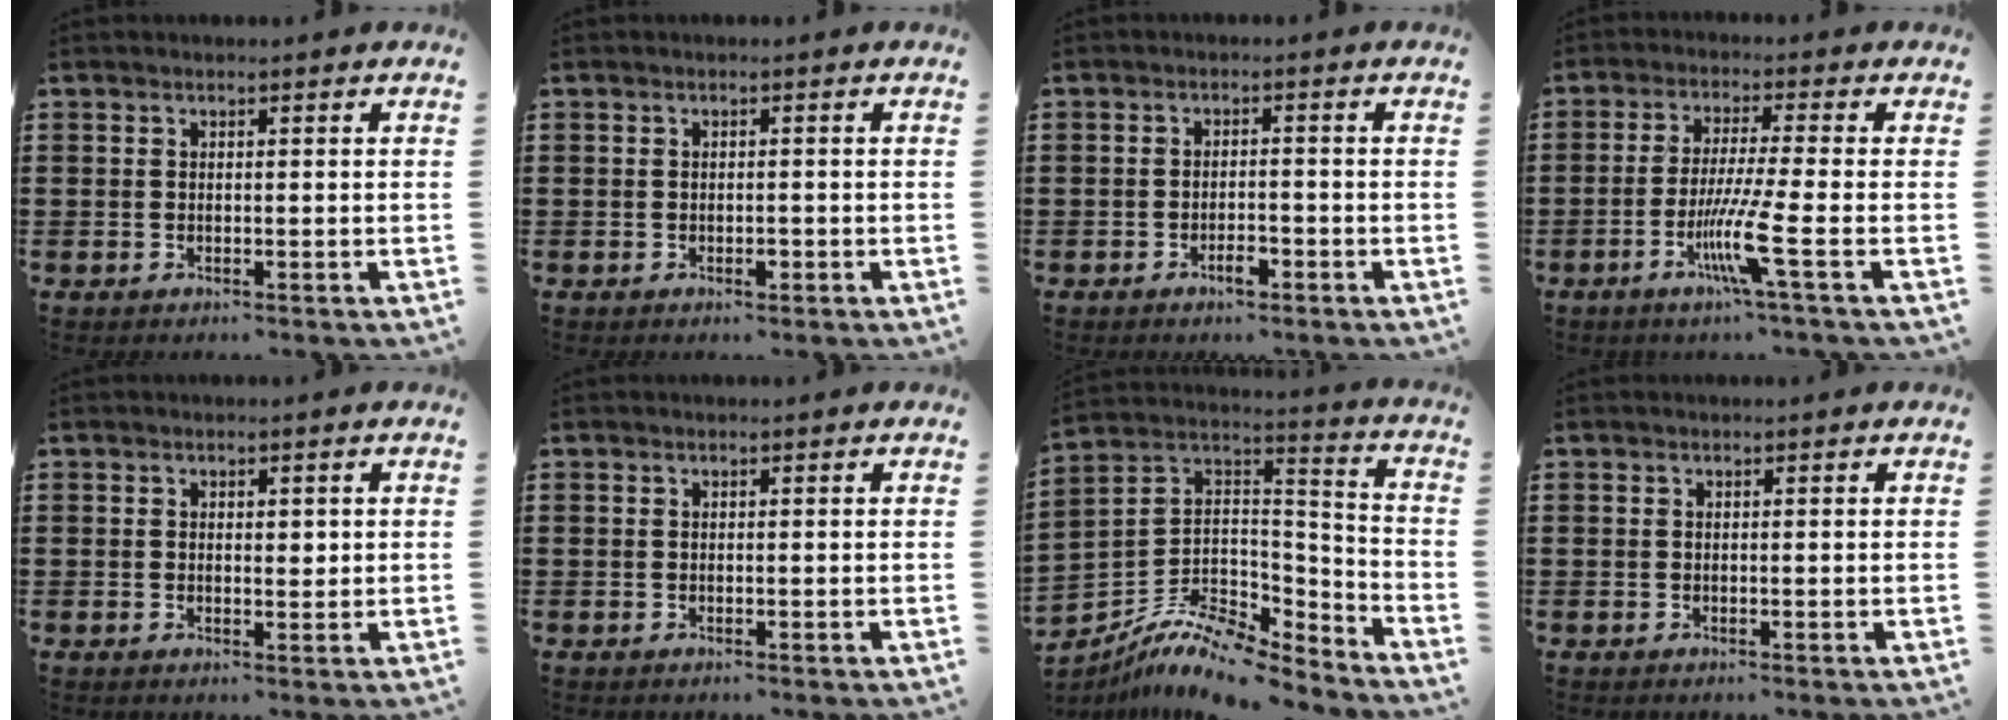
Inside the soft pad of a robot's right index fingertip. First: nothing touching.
{"total": 1.3, "force": [-0.5, 0.5, 1.1], "torque": [-0.021, -0.003, -0.009]}
{"total": 2.7, "force": [-1.6, 0.9, 1.9], "torque": [-0.034, 0.003, -0.030]}
{"total": 8.2, "force": [-3.1, -0.4, 7.6], "torque": [-0.154, -0.021, -0.061]}
{"total": 1.4, "force": [0.3, 0.7, 1.2], "torque": [-0.023, 0.007, 0.003]}
{"total": 0.0}
{"total": 10.5, "force": [-8.7, 3.5, 4.7], "torque": [-0.095, 0.016, -0.170]}
{"total": 0.0}